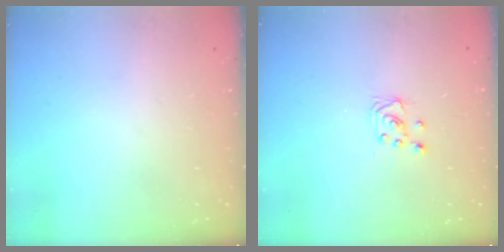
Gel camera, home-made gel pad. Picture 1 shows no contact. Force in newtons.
{"total": 2.0, "press": 2.0, "slide": 0.2}